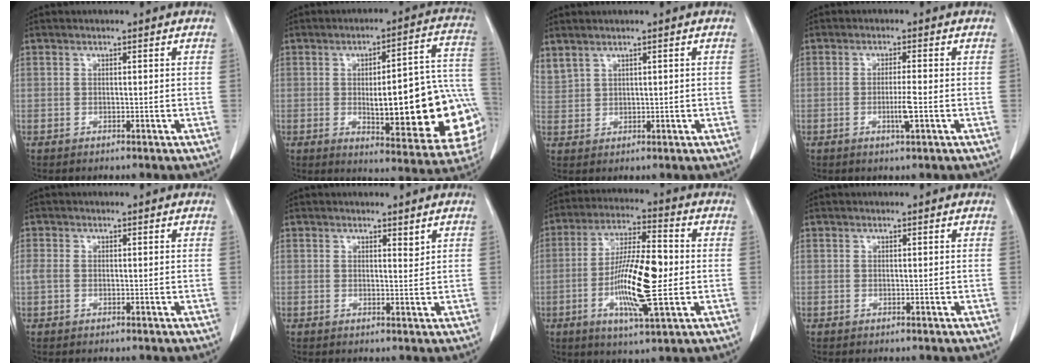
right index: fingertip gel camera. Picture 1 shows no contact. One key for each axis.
{"total": 23.1, "fx": -3.5, "fy": 5.5, "fz": 22.2, "tx": -0.202, "ty": 0.027, "tz": -0.023}
{"total": 4.8, "fx": 2.0, "fy": 4.4, "fz": -0.1, "tx": 0.019, "ty": 0.007, "tz": 0.041}
{"total": 3.3, "fx": -0.9, "fy": 0.0, "fz": 3.1, "tx": -0.059, "ty": -0.006, "tz": -0.015}
{"total": 1.5, "fx": 0.0, "fy": 1.0, "fz": 1.0, "tx": -0.038, "ty": 0.011, "tz": 0.001}
{"total": 1.0, "fx": 0.8, "fy": 0.2, "fz": 0.5, "tx": -0.011, "ty": -0.008, "tz": 0.013}
{"total": 14.0, "fx": -2.0, "fy": 2.4, "fz": 13.7, "tx": -0.256, "ty": -0.002, "tz": -0.036}
{"total": 0.0}